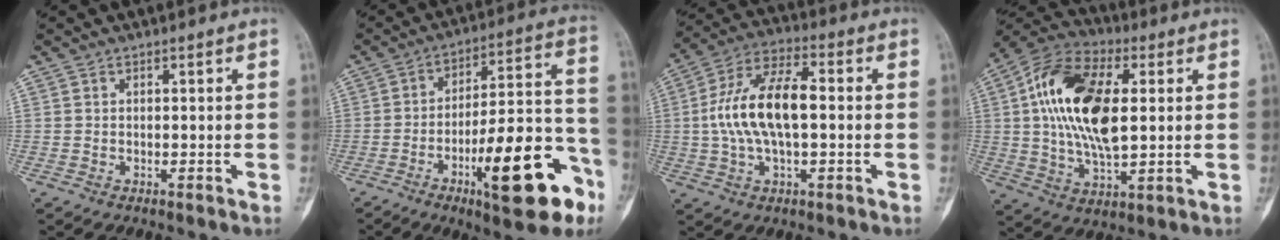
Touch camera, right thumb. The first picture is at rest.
{"total": 21.7, "force": [-9.8, 6.2, 18.3], "torque": [-0.245, 0.060, -0.144]}
{"total": 14.5, "force": [0.1, 6.6, 12.9], "torque": [-0.252, 0.031, -0.003]}
{"total": 19.0, "force": [2.9, 9.6, 16.2], "torque": [-0.300, 0.006, 0.046]}